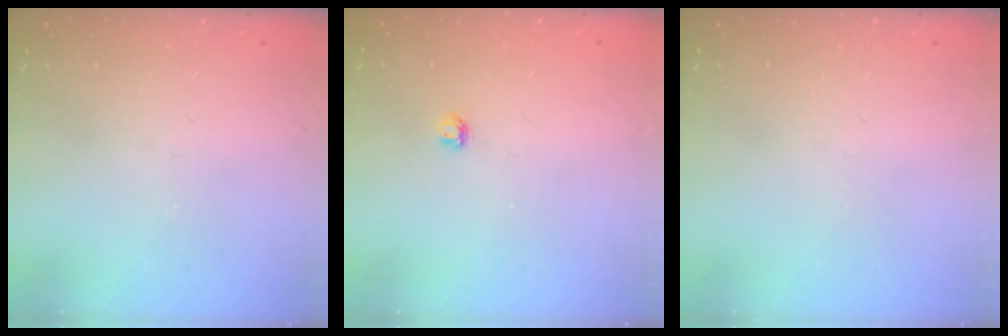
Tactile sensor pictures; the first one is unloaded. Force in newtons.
{"total": 3.2, "press": 3.2, "slide": 0.4}
{"total": 0.0}